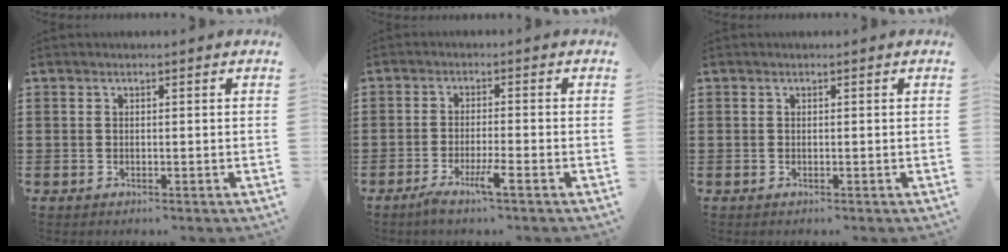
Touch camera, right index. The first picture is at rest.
{"total": 3.9, "force": [-2.4, 0.0, 3.1], "torque": [-0.064, -0.012, -0.045]}
{"total": 0.0}